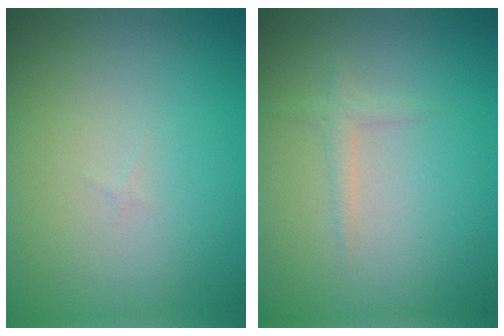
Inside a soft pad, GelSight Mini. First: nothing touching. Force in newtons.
{"total": 1.0, "press": 1.0, "slide": 0.1}